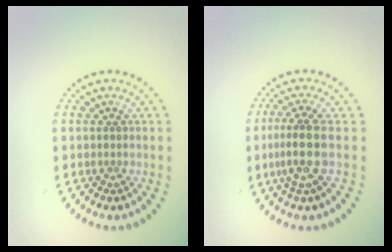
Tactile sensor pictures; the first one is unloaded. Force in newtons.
{"total": 3.5, "press": 2.7, "slide": 2.2}